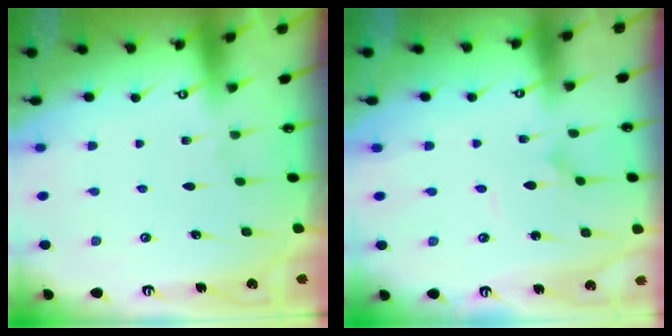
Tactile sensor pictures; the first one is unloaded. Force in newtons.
{"total": 1.7, "press": 1.7, "slide": 0.1}